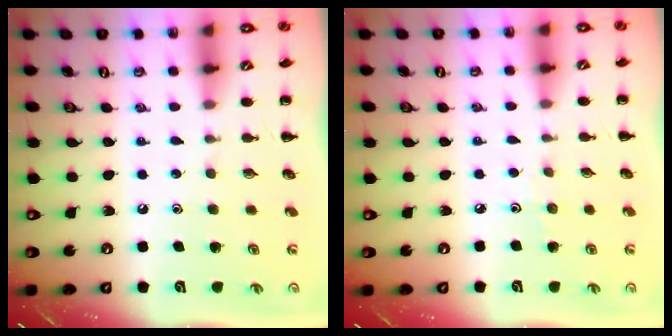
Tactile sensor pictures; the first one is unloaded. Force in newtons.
{"total": 2.9, "press": 2.7, "slide": 1.2}